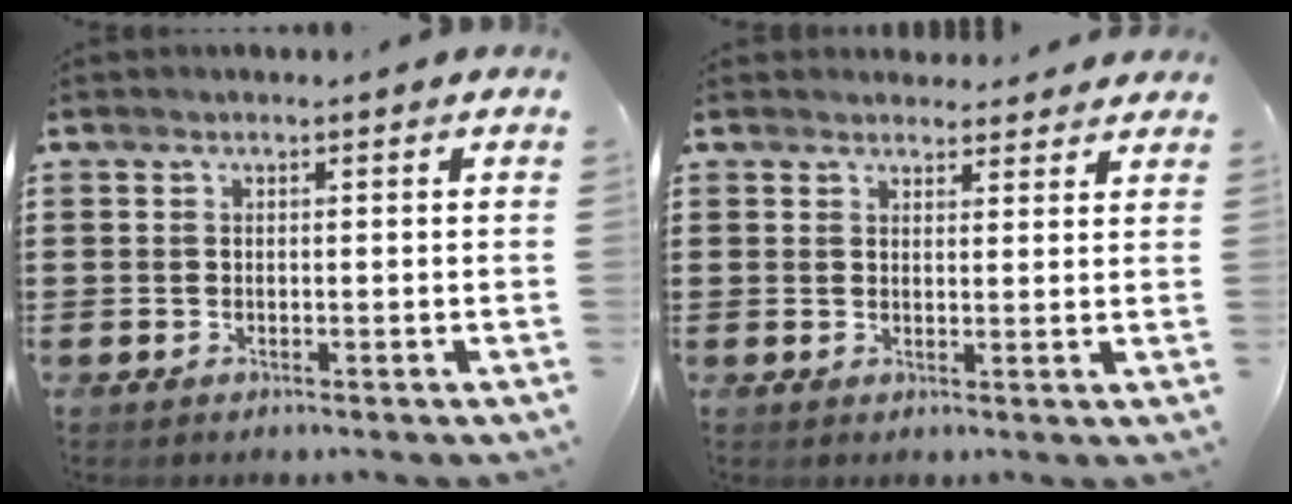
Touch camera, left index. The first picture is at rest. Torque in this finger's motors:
{"motor_torque": [1.19, -0.57, 0.16, 0.00]}